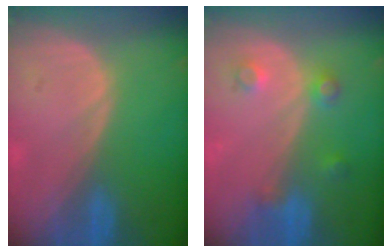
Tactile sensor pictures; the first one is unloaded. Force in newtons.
{"total": 3.6, "press": 3.4, "slide": 1.3}